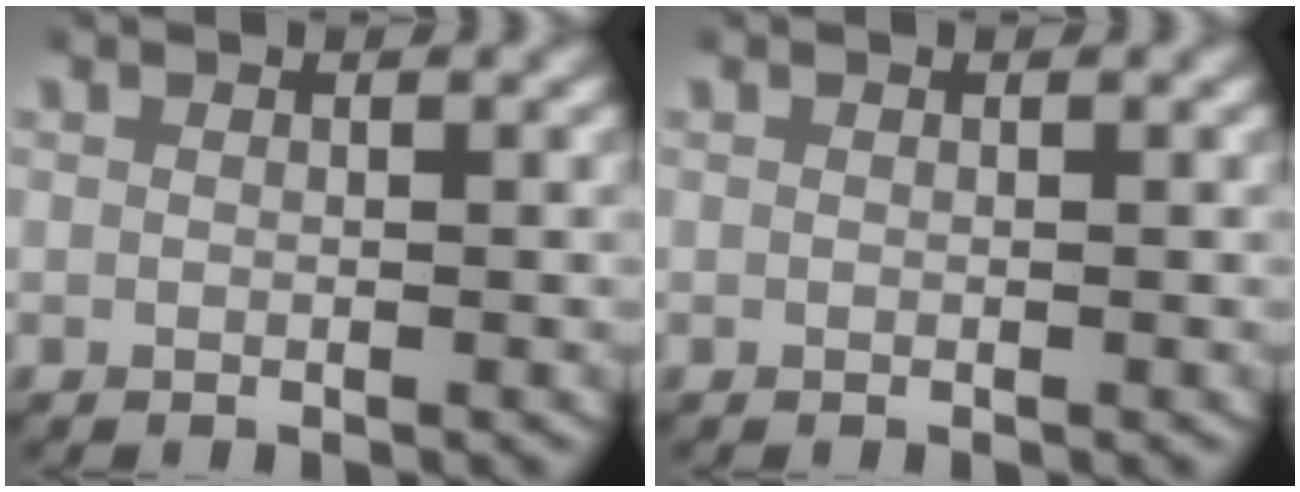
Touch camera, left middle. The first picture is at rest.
{"total": 0.0}